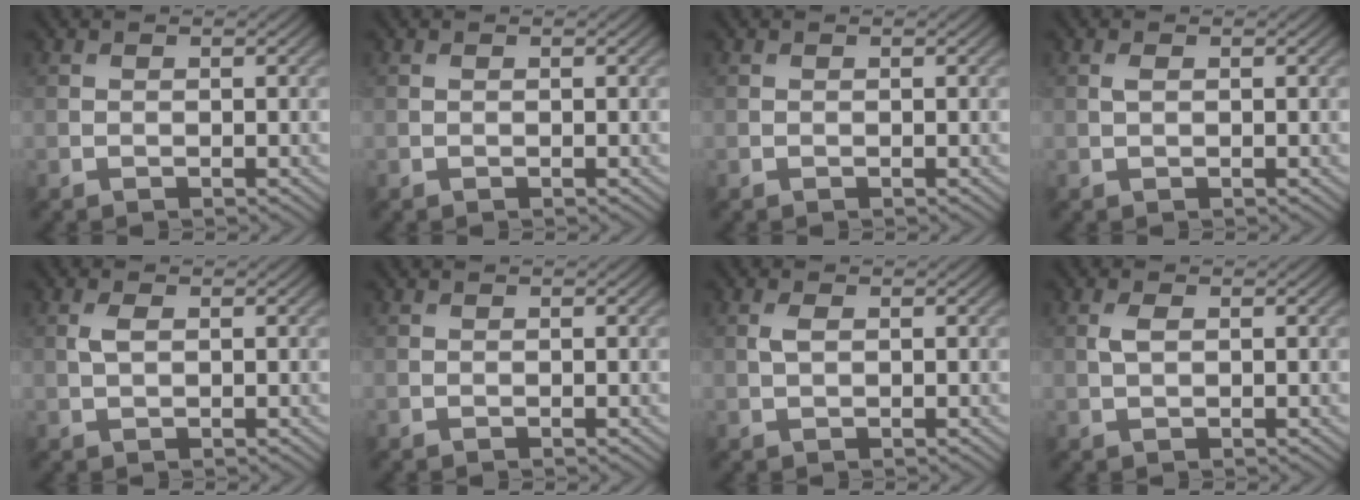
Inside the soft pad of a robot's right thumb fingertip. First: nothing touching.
{"total": 0.0}
{"total": 0.0}
{"total": 0.8, "force": [0.2, 0.3, 0.7], "torque": [-0.017, 0.001, 0.004]}
{"total": 1.7, "force": [0.4, 0.8, 1.5], "torque": [-0.037, 0.002, 0.008]}
{"total": 0.0}
{"total": 1.4, "force": [0.3, 0.7, 1.2], "torque": [-0.032, 0.002, 0.007]}
{"total": 1.6, "force": [0.4, 0.8, 1.4], "torque": [-0.035, 0.002, 0.007]}